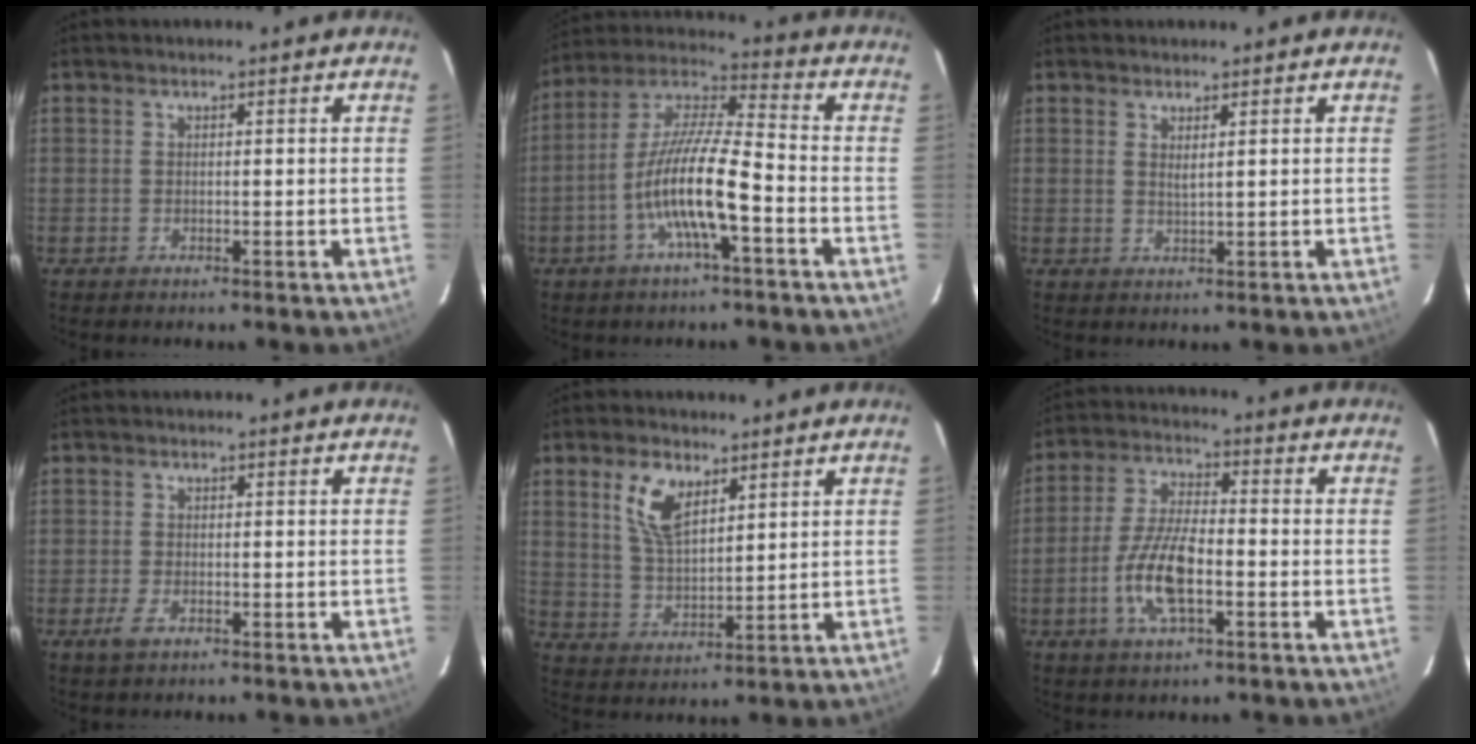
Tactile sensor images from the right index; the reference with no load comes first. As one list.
[{"total": 13.0, "force": [-4.7, 1.8, 12.0], "torque": [-0.238, 0.003, -0.096]}, {"total": 1.6, "force": [0.8, 0.2, 1.3], "torque": [-0.024, -0.001, 0.013]}, {"total": 2.6, "force": [-1.4, 1.1, 1.8], "torque": [-0.041, -0.005, -0.026]}, {"total": 8.2, "force": [4.2, 4.0, 5.8], "torque": [-0.113, 0.008, 0.086]}, {"total": 10.5, "force": [-3.5, 3.5, 9.3], "torque": [-0.194, 0.000, -0.068]}]